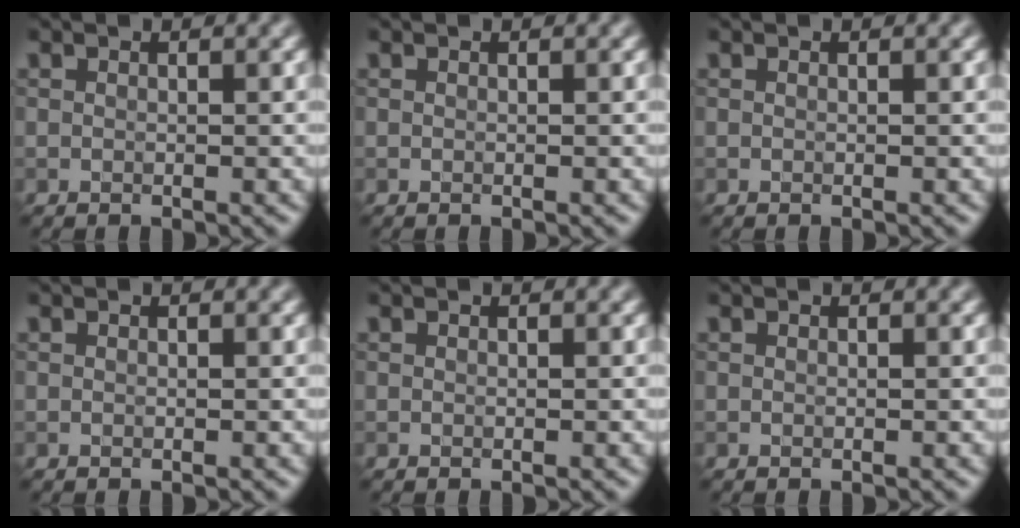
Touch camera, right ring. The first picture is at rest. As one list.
[{"total": 0.0}, {"total": 0.0}, {"total": 0.0}, {"total": 0.0}, {"total": 0.0}]